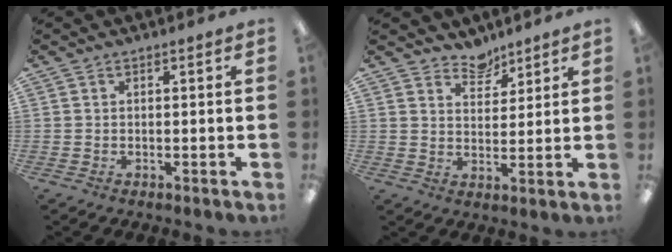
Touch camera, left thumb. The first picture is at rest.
{"total": 5.5, "force": [5.0, 2.2, 0.6], "torque": [-0.001, -0.035, 0.090]}